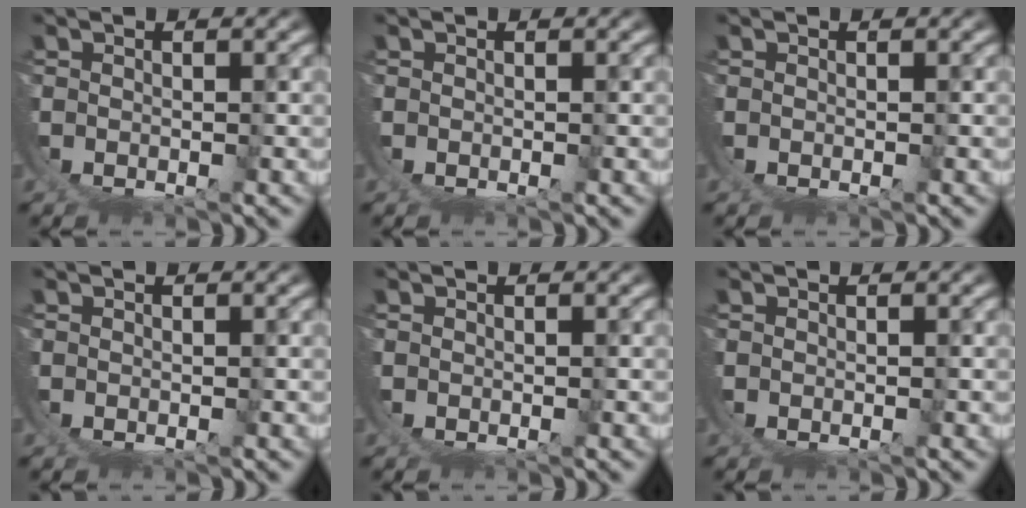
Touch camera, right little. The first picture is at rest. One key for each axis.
{"total": 0.0}
{"total": 0.0}
{"total": 0.0}
{"total": 0.0}
{"total": 0.0}